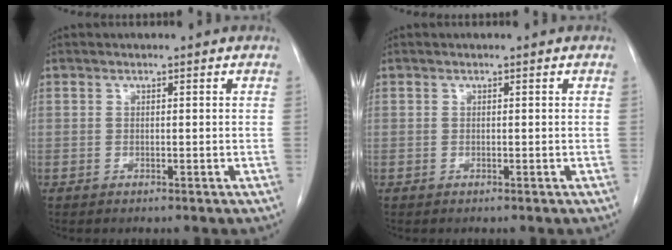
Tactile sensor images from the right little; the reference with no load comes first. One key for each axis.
{"total": 0.0}